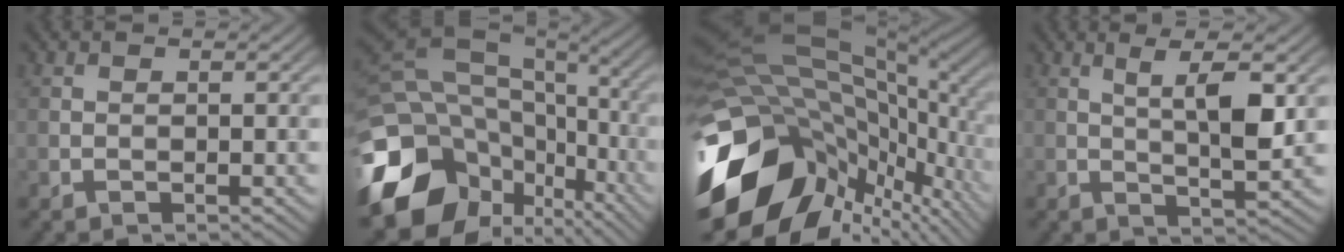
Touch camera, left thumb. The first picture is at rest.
{"total": 17.8, "force": [-6.9, 13.6, 9.2], "torque": [-0.238, -0.020, -0.113]}
{"total": 18.2, "force": [-3.4, 11.2, 13.9], "torque": [-0.251, -0.041, -0.037]}
{"total": 6.0, "force": [1.7, 1.1, 5.6], "torque": [-0.104, 0.000, 0.034]}